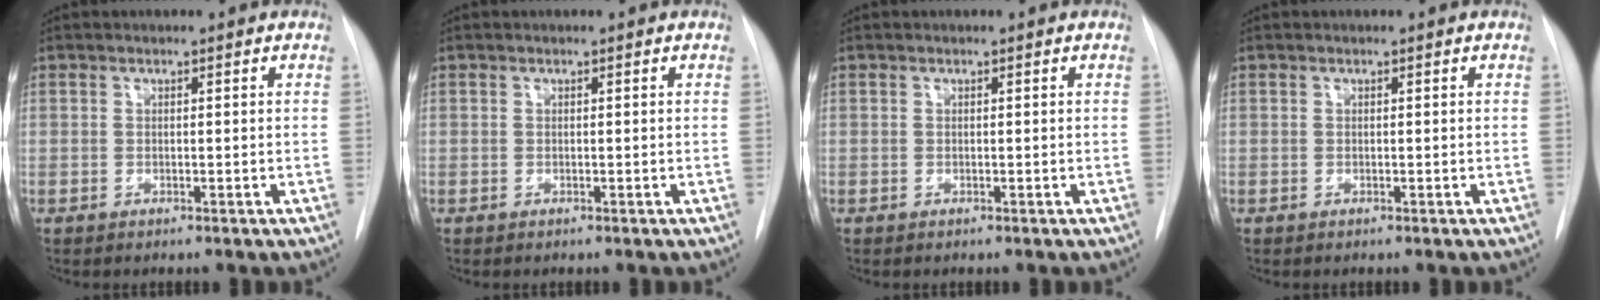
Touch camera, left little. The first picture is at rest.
{"total": 0.0}
{"total": 0.0}
{"total": 0.0}